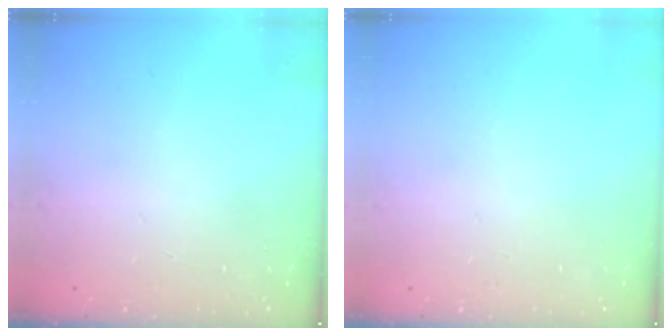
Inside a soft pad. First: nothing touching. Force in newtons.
{"total": 0.0}